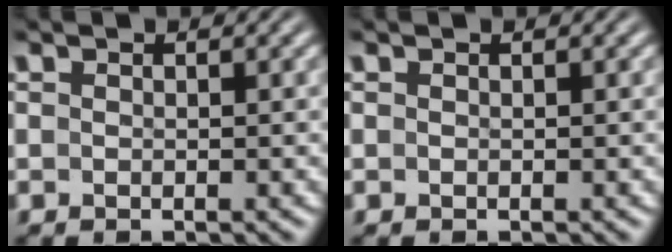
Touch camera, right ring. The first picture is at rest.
{"total": 0.0}